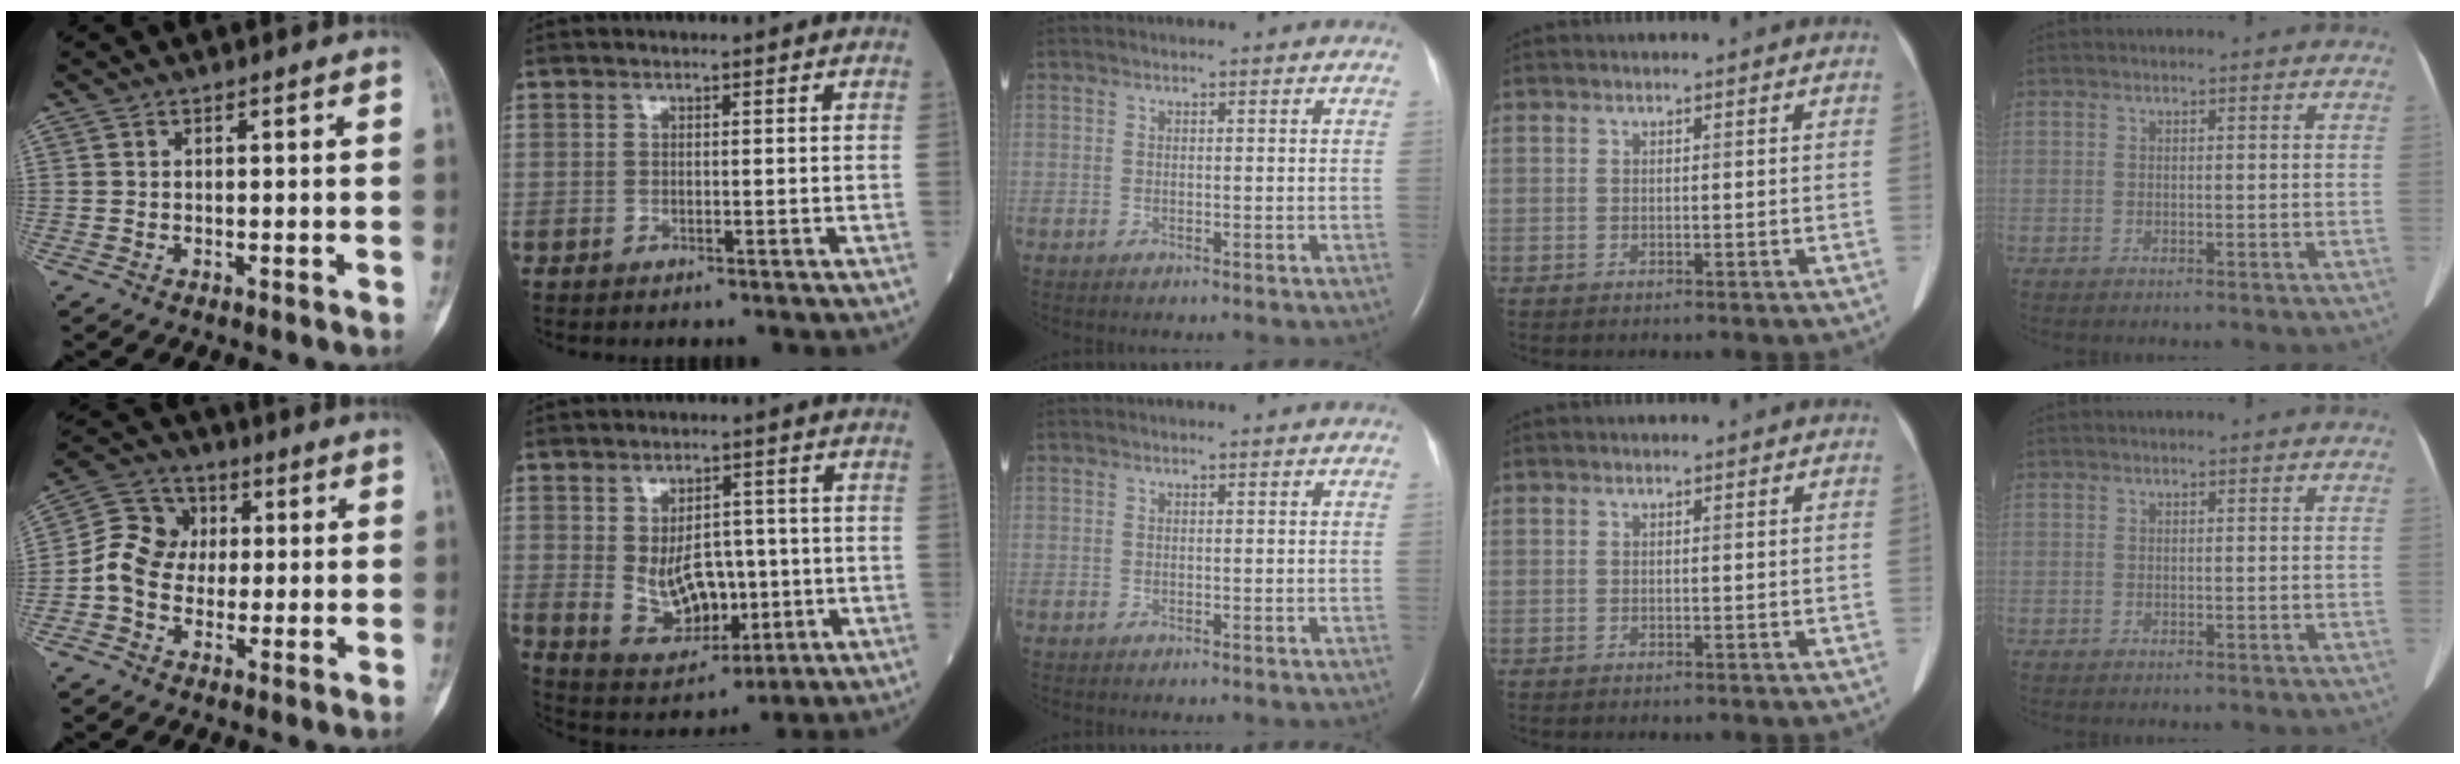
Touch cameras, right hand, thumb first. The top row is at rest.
{"thumb": {"total": 9.2, "force": [-0.4, 7.8, 4.8], "torque": [-0.067, 0.028, -0.021]}, "index": {"total": 9.3, "force": [-0.5, 5.6, 7.4], "torque": [-0.125, 0.001, 0.008]}}